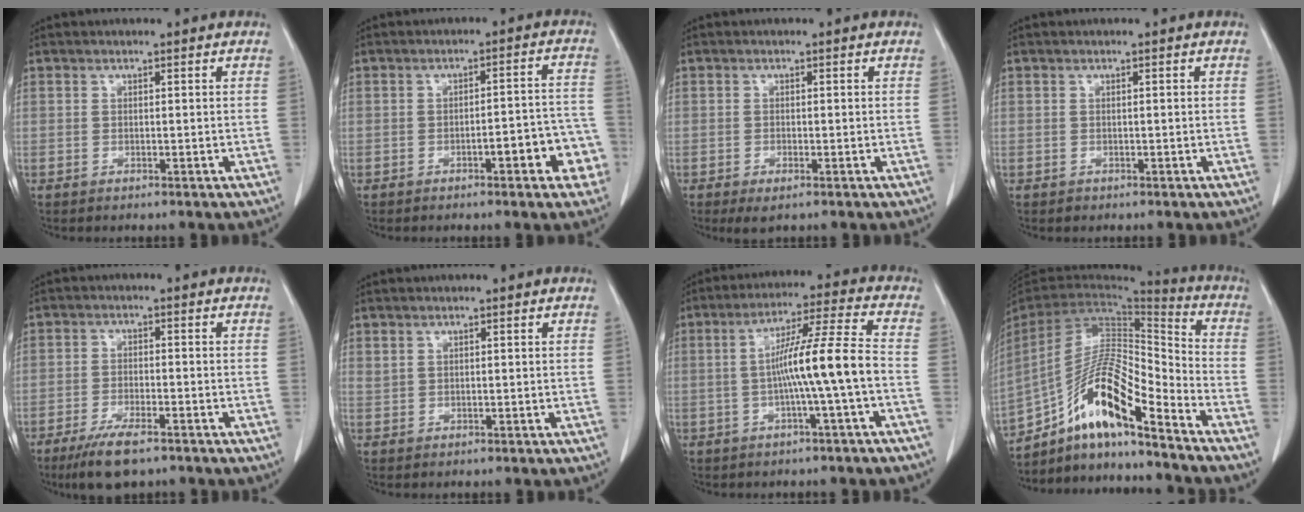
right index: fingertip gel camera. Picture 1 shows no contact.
{"total": 7.6, "force": [-3.3, 1.9, 6.6], "torque": [-0.072, 0.029, -0.038]}
{"total": 2.4, "force": [-1.4, 0.8, 1.8], "torque": [-0.033, -0.004, -0.017]}
{"total": 0.6, "force": [-0.4, 0.4, 0.0], "torque": [-0.001, 0.003, -0.008]}
{"total": 7.3, "force": [-5.2, 1.7, 4.9], "torque": [-0.090, -0.014, -0.087]}
{"total": 0.6, "force": [0.5, 0.2, 0.3], "torque": [-0.009, 0.005, 0.013]}
{"total": 10.0, "force": [-1.7, -1.2, 9.8], "torque": [-0.171, 0.017, -0.030]}
{"total": 16.5, "force": [-11.3, 2.2, 11.9], "torque": [-0.232, 0.010, -0.202]}